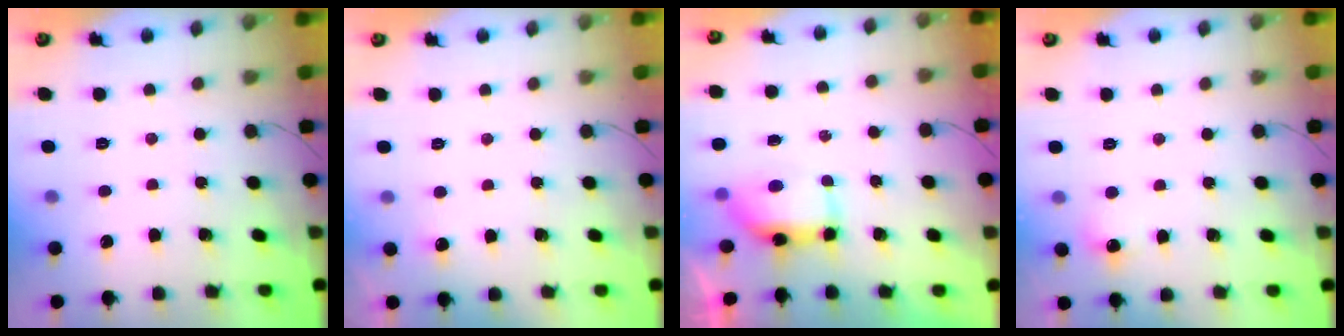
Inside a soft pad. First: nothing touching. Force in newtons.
{"total": 11.3, "press": 2.9, "slide": 10.9}
{"total": 8.8, "press": 7.8, "slide": 3.9}
{"total": 5.8, "press": 5.6, "slide": 1.6}